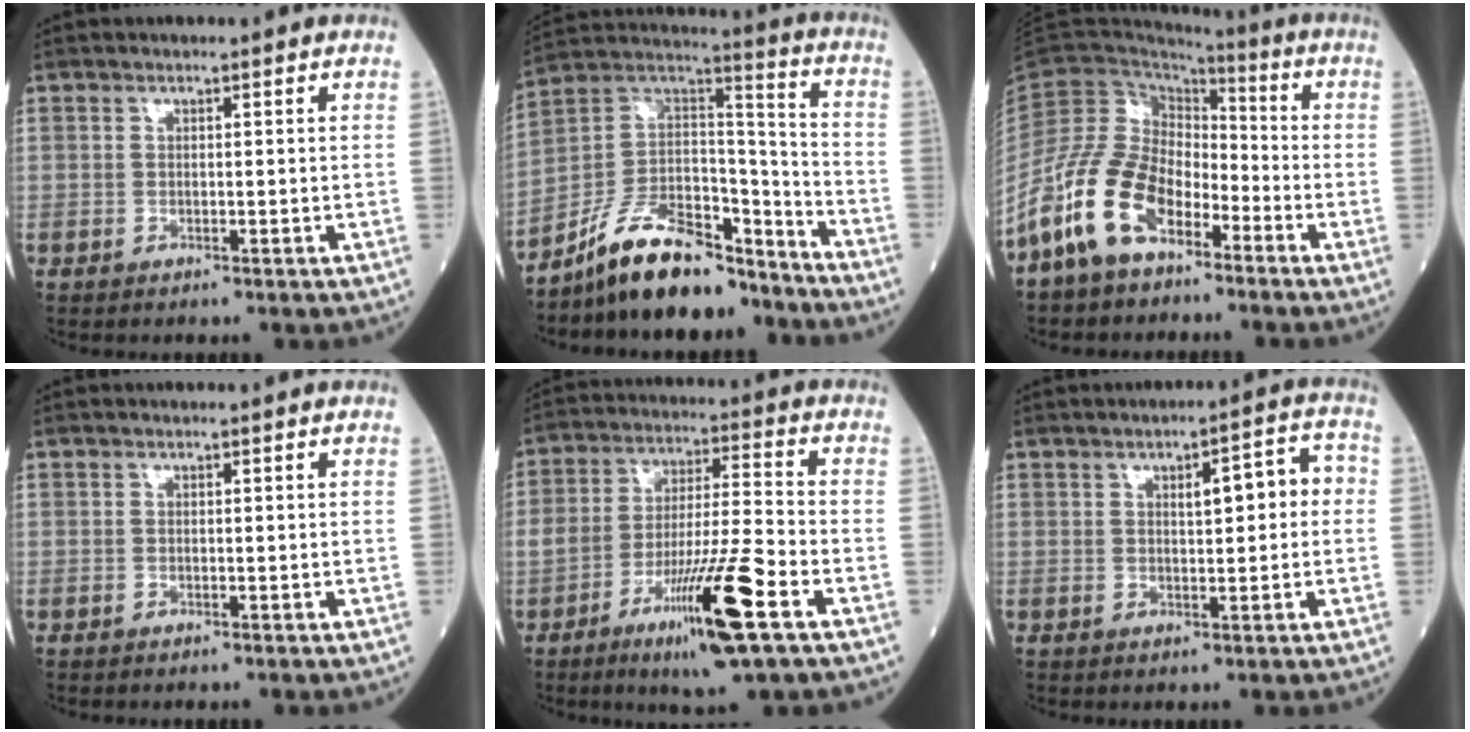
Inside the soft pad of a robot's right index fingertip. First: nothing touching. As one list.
[{"total": 15.8, "force": [-13.1, 5.3, 7.0], "torque": [-0.119, 0.045, -0.234]}, {"total": 13.1, "force": [-8.0, 6.8, 7.9], "torque": [-0.183, 0.009, -0.163]}, {"total": 0.0}, {"total": 14.0, "force": [-6.7, 0.8, 12.3], "torque": [-0.219, -0.015, -0.113]}, {"total": 5.8, "force": [0.8, 1.7, 5.5], "torque": [-0.076, 0.025, 0.012]}]